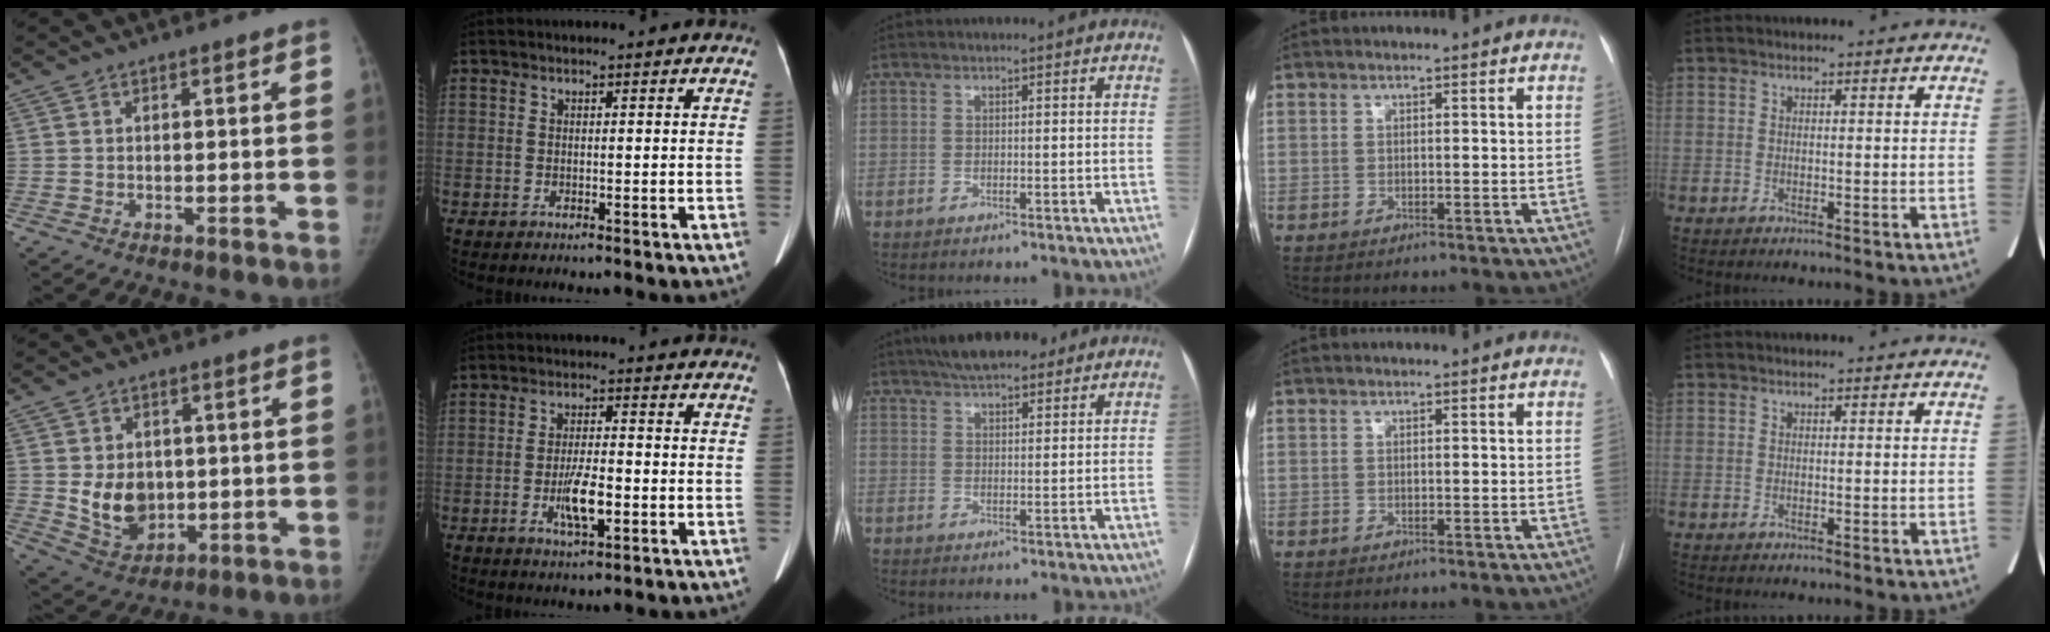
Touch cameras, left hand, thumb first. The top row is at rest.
{"thumb": {"total": 9.5, "force": [0.2, 7.4, 5.9], "torque": [-0.065, -0.012, 0.025]}, "index": {"total": 5.6, "force": [-1.8, 1.3, 5.1], "torque": [-0.099, -0.004, -0.029]}, "middle": {"total": 9.1, "force": [7.1, 2.8, 4.9], "torque": [-0.071, 0.027, 0.111]}}